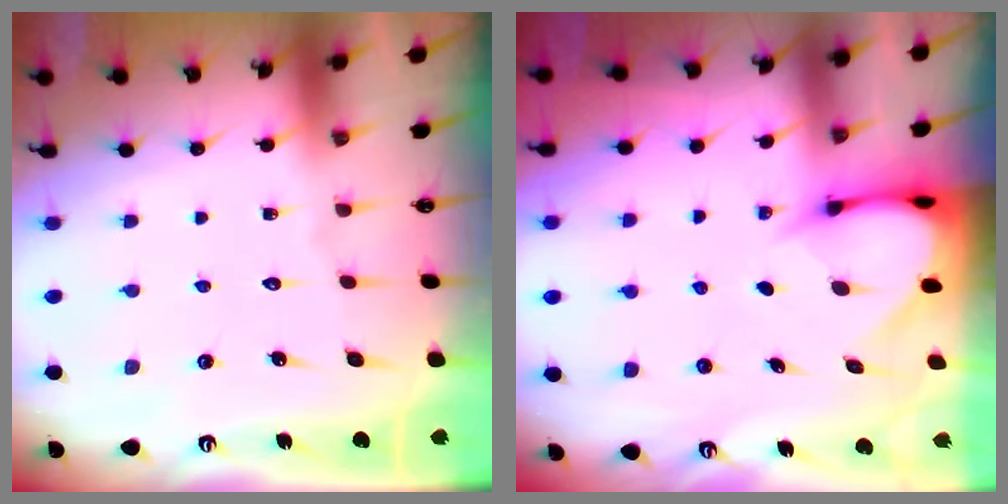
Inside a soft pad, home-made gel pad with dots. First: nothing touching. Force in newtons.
{"total": 3.7, "press": 3.7, "slide": 0.2}